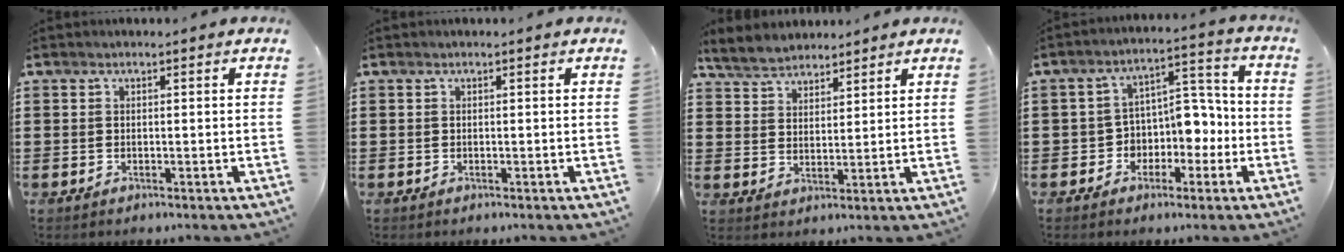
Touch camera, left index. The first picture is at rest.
{"total": 0.0}
{"total": 5.2, "force": [4.9, 1.4, 0.9], "torque": [-0.041, -0.015, 0.089]}
{"total": 6.2, "force": [-1.5, 5.4, 2.7], "torque": [-0.057, 0.005, -0.030]}